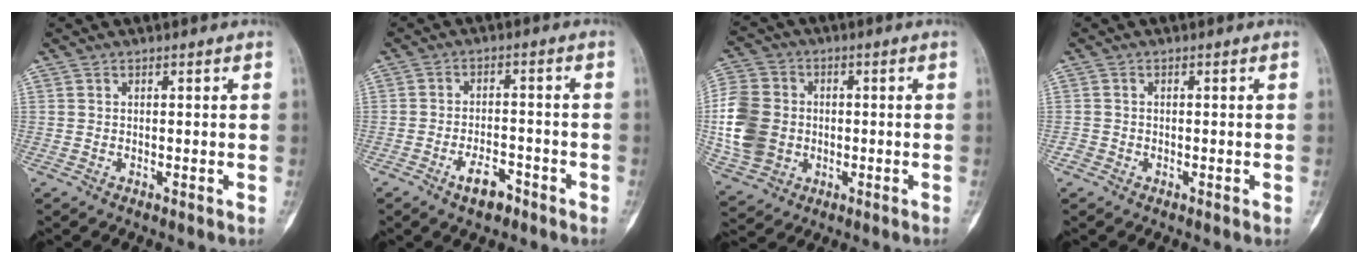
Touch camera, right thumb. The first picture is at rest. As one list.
[{"total": 5.3, "force": [-3.3, 2.5, 3.2], "torque": [-0.052, 0.026, -0.051]}, {"total": 13.9, "force": [-1.4, 11.4, 7.8], "torque": [-0.160, 0.011, -0.028]}, {"total": 1.2, "force": [-0.6, 1.0, 0.0], "torque": [0.002, 0.005, -0.015]}]